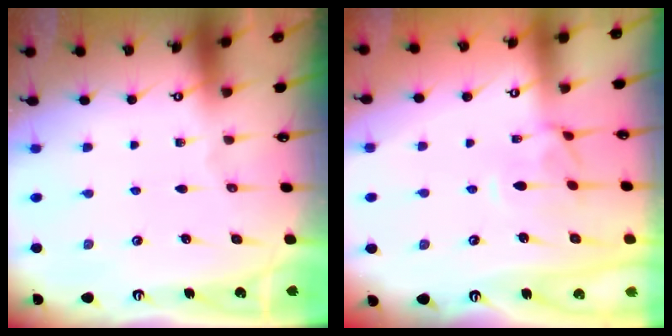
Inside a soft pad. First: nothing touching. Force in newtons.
{"total": 1.1, "press": 0.8, "slide": 0.7}